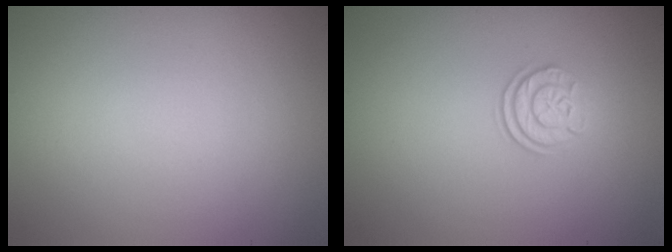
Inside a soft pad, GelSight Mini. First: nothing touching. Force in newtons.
{"total": 2.1, "press": 1.7, "slide": 1.3}